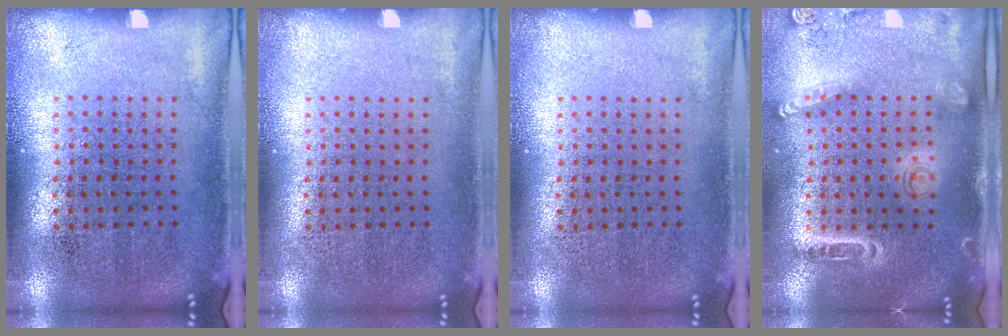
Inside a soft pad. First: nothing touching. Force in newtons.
{"total": 0.0}
{"total": 0.0}
{"total": 1.6, "press": 1.5, "slide": 0.6}